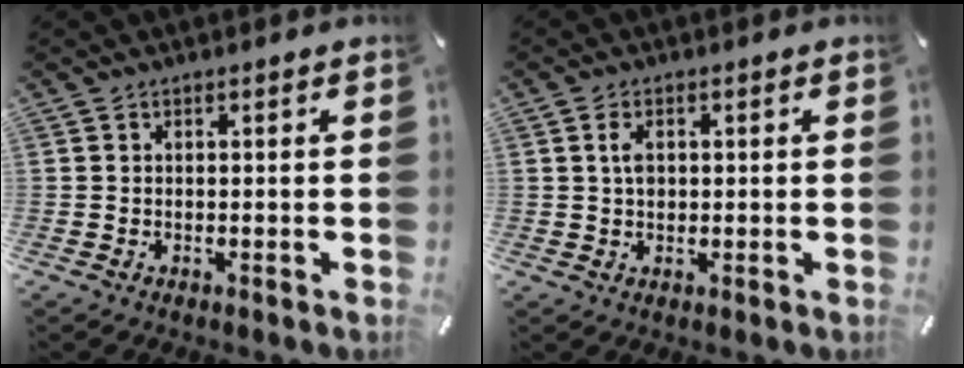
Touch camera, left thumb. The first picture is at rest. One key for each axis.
{"total": 3.2, "fx": 0.8, "fy": 2.3, "fz": 2.2, "tx": -0.038, "ty": 0.006, "tz": 0.010}